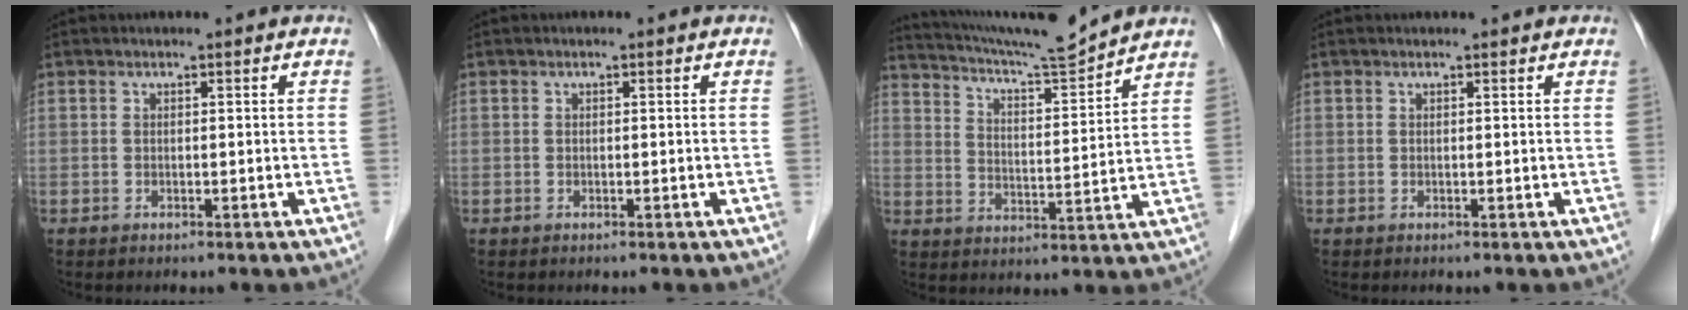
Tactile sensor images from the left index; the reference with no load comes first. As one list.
[{"total": 0.0}, {"total": 11.7, "force": [11.2, -2.0, 2.7], "torque": [-0.059, -0.023, 0.187]}, {"total": 1.2, "force": [1.2, 0.1, 0.4], "torque": [-0.008, 0.008, 0.014]}]